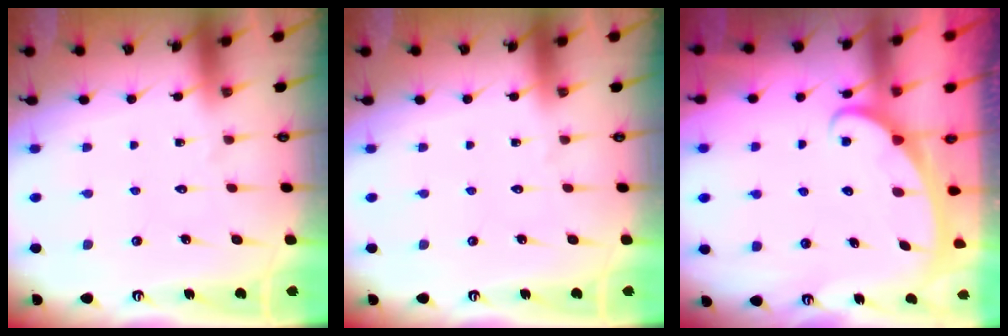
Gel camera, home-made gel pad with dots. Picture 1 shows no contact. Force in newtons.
{"total": 0.0}
{"total": 2.5, "press": 2.4, "slide": 0.3}